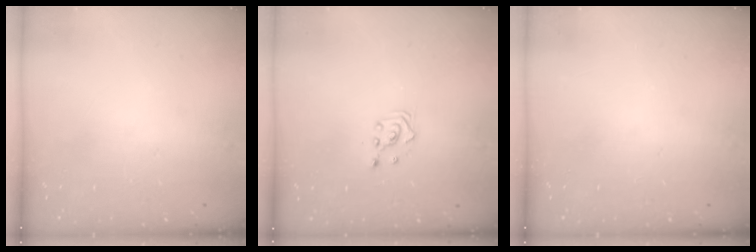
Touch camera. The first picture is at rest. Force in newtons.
{"total": 2.3, "press": 2.3, "slide": 0.3}
{"total": 0.0}